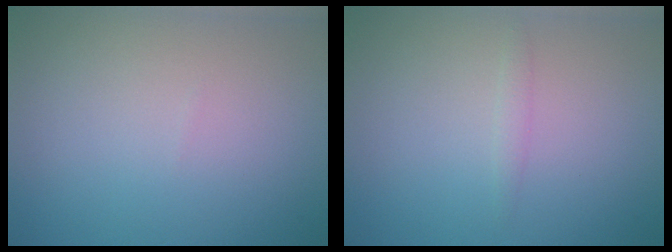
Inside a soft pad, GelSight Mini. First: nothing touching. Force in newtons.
{"total": 0.7, "press": 0.7, "slide": 0.0}